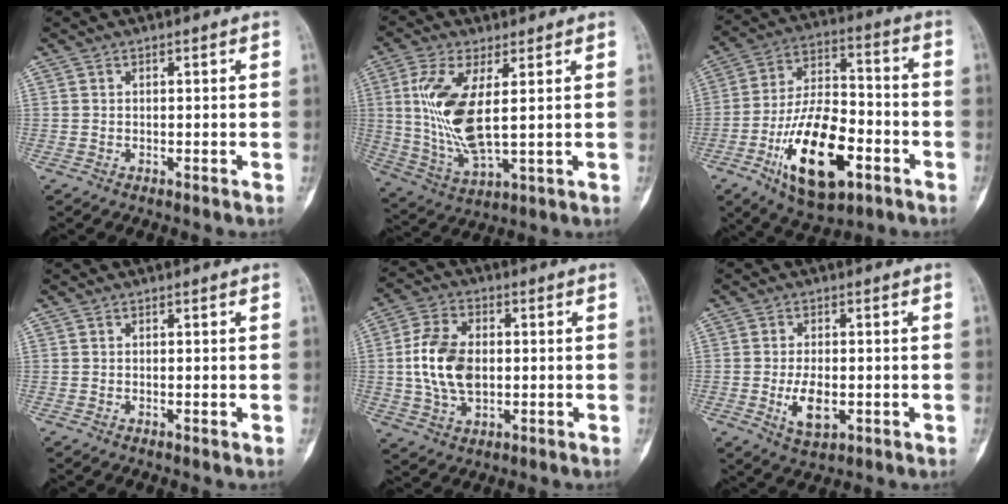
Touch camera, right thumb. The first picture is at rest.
{"total": 13.7, "force": [2.3, 5.0, 12.6], "torque": [-0.276, -0.018, 0.054]}
{"total": 20.1, "force": [-7.9, 9.6, 15.8], "torque": [-0.260, 0.039, -0.128]}
{"total": 0.7, "force": [-0.1, 0.2, 0.6], "torque": [-0.009, -0.002, 0.000]}
{"total": 11.8, "force": [0.1, 7.5, 9.1], "torque": [-0.169, 0.007, 0.003]}
{"total": 6.5, "force": [-1.3, 3.4, 5.4], "torque": [-0.091, -0.006, -0.016]}